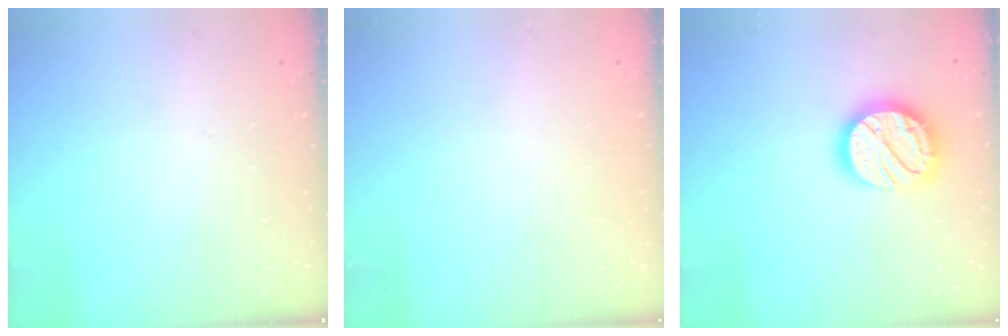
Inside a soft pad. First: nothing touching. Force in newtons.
{"total": 0.6, "press": 0.6, "slide": 0.1}
{"total": 17.5, "press": 17.5, "slide": 1.2}